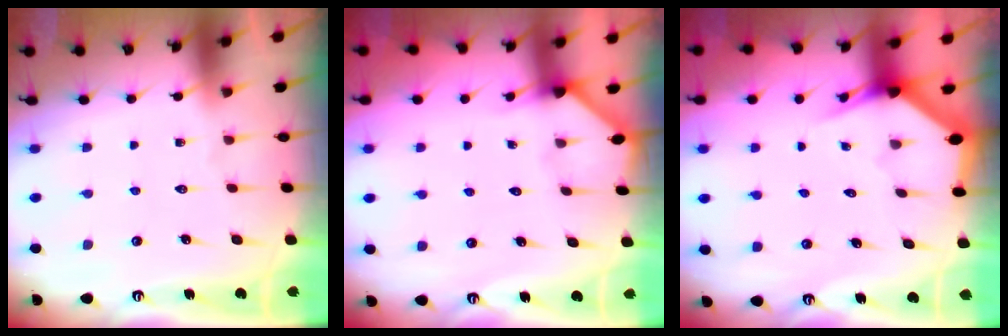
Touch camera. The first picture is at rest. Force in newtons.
{"total": 1.9, "press": 1.9, "slide": 0.2}
{"total": 2.9, "press": 2.9, "slide": 0.0}